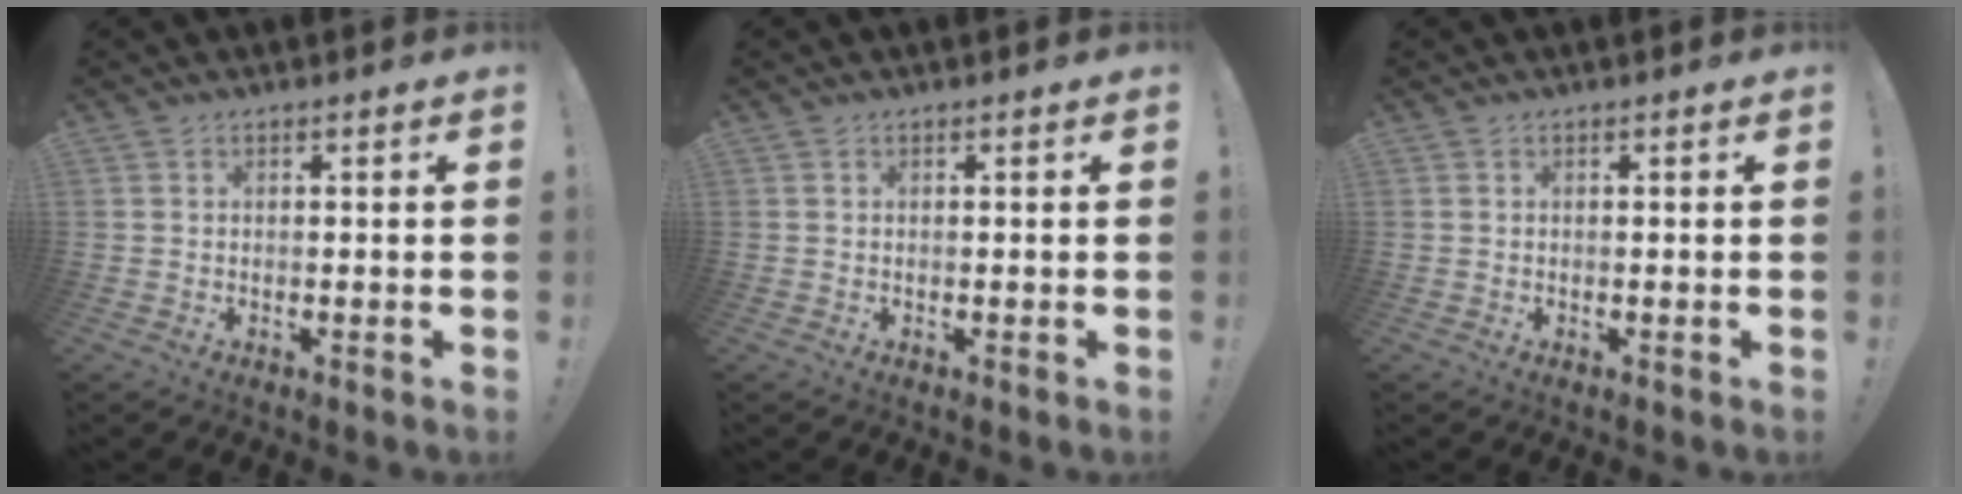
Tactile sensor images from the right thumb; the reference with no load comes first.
{"total": 0.0}
{"total": 0.0}